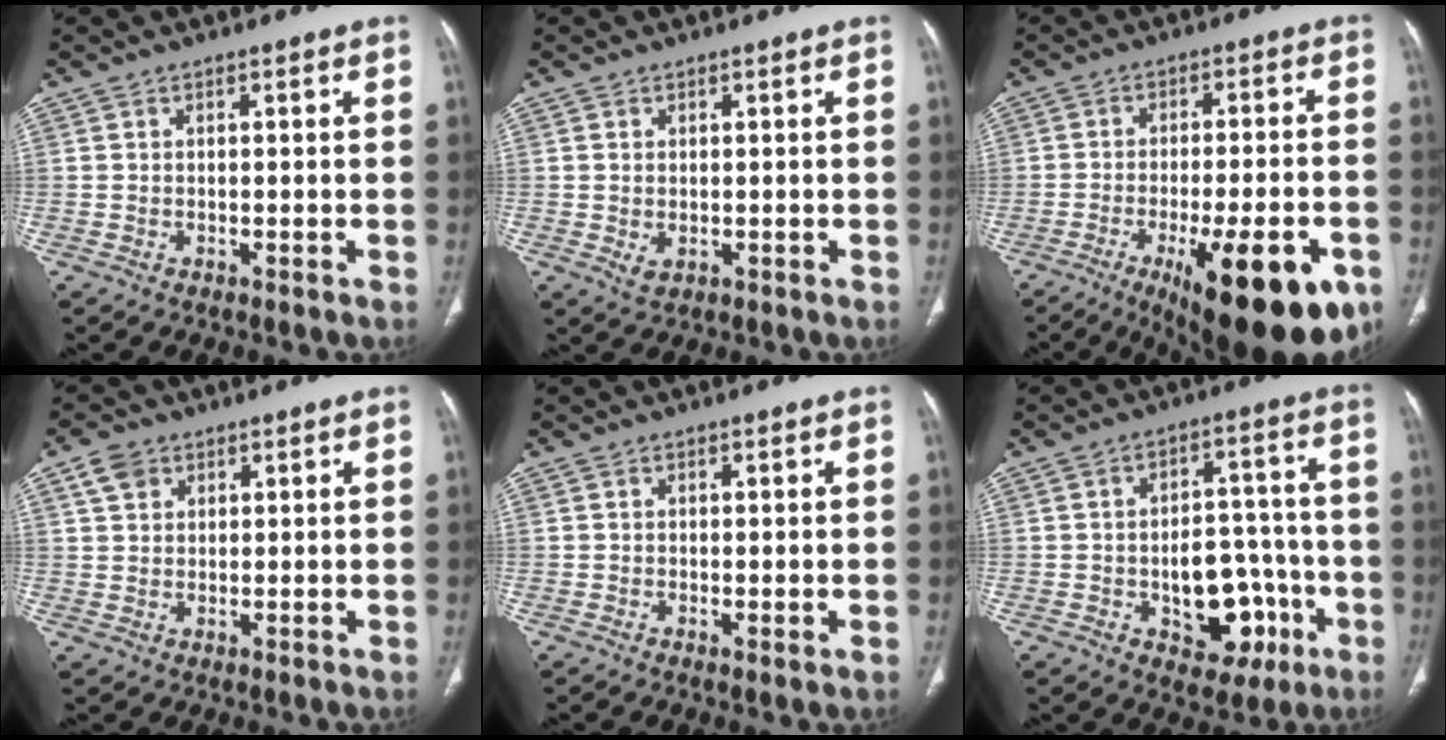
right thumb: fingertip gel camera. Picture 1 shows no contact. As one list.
[{"total": 2.0, "force": [-0.2, 1.3, 1.5], "torque": [-0.031, -0.005, 0.003]}, {"total": 21.3, "force": [-9.9, 6.9, 17.5], "torque": [-0.193, 0.026, -0.132]}, {"total": 4.1, "force": [2.1, 3.1, 1.7], "torque": [-0.020, -0.003, 0.041]}, {"total": 0.9, "force": [-0.1, 0.1, 0.8], "torque": [-0.019, -0.007, -0.002]}, {"total": 13.1, "force": [-4.3, 8.4, 9.2], "torque": [-0.083, 0.043, -0.048]}]